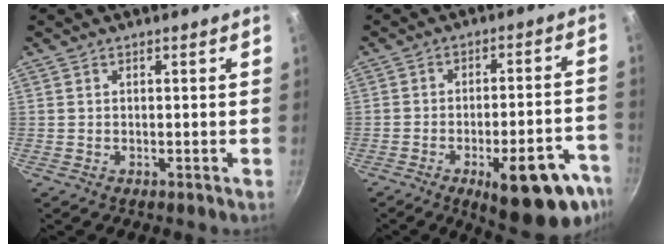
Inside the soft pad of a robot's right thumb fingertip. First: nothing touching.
{"total": 18.0, "force": [-9.3, 6.4, 13.9], "torque": [-0.128, 0.040, -0.117]}